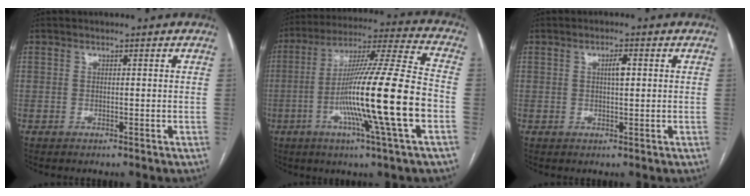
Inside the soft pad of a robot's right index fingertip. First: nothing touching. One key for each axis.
{"total": 20.3, "fx": -5.0, "fy": -1.1, "fz": 19.6, "tx": -0.347, "ty": -0.012, "tz": -0.098}
{"total": 2.2, "fx": 0.5, "fy": 0.5, "fz": 2.1, "tx": -0.036, "ty": 0.003, "tz": 0.008}